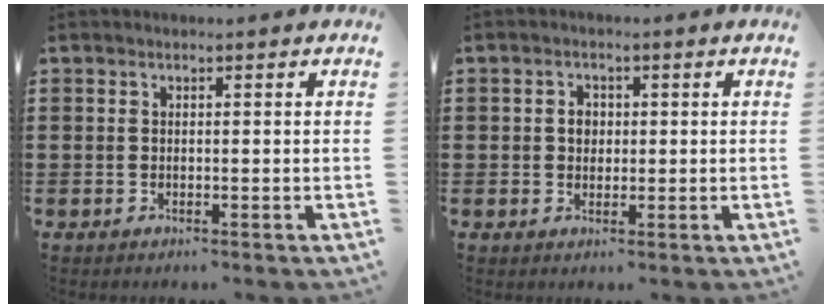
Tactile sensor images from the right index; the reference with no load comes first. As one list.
[{"total": 2.2, "force": [0.2, 1.8, 1.2], "torque": [-0.029, 0.009, 0.002]}]